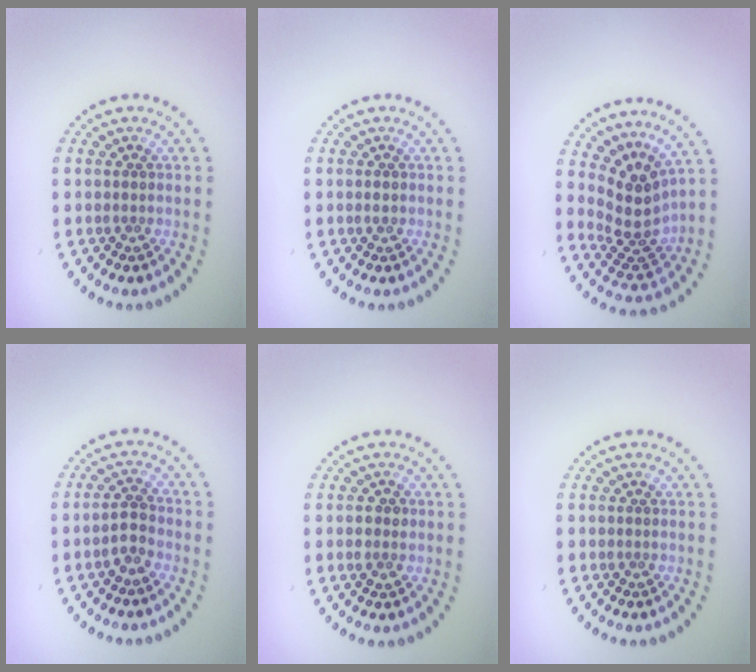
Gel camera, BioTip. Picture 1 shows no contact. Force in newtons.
{"total": 0.9, "press": 0.9, "slide": 0.1}
{"total": 3.9, "press": 2.8, "slide": 2.8}
{"total": 1.9, "press": 1.7, "slide": 0.7}
{"total": 1.5, "press": 1.5, "slide": 0.0}
{"total": 0.0}